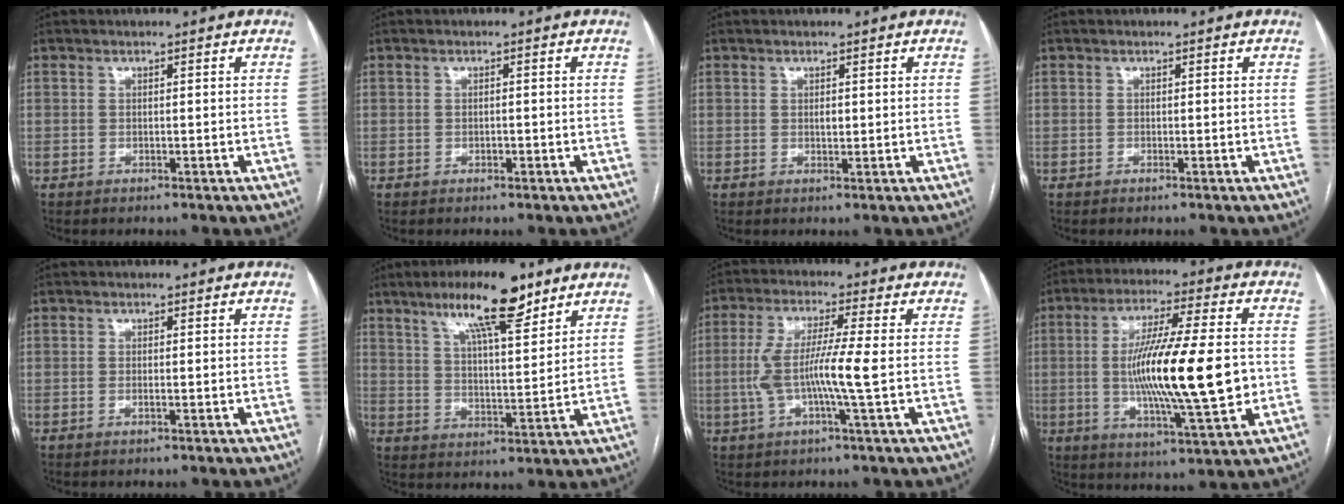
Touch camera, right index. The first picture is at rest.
{"total": 0.8, "force": [-0.3, 0.5, 0.5], "torque": [-0.007, 0.002, -0.003]}
{"total": 1.0, "force": [0.3, 0.5, 0.8], "torque": [-0.013, -0.002, 0.006]}
{"total": 0.0}
{"total": 0.8, "force": [-0.3, 0.1, 0.7], "torque": [-0.018, -0.001, -0.004]}
{"total": 12.9, "force": [8.7, 2.7, 9.2], "torque": [-0.156, 0.006, 0.145]}
{"total": 8.6, "force": [-0.9, -0.3, 8.5], "torque": [-0.174, 0.006, -0.022]}
{"total": 17.9, "force": [-1.0, 1.7, 17.8], "torque": [-0.311, -0.007, -0.019]}